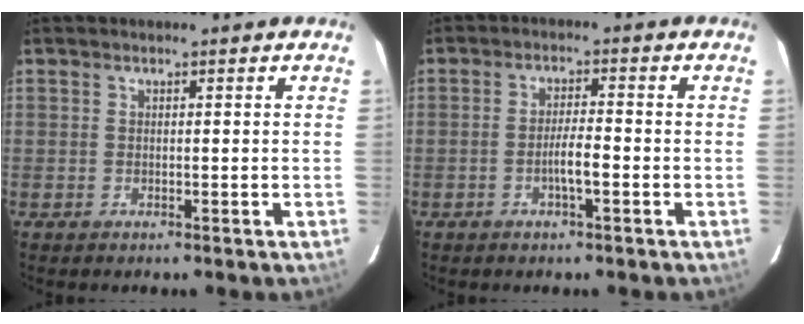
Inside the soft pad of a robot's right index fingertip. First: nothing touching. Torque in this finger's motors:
{"motor_torque": [0.83, -0.33, 0.39, 0.10]}